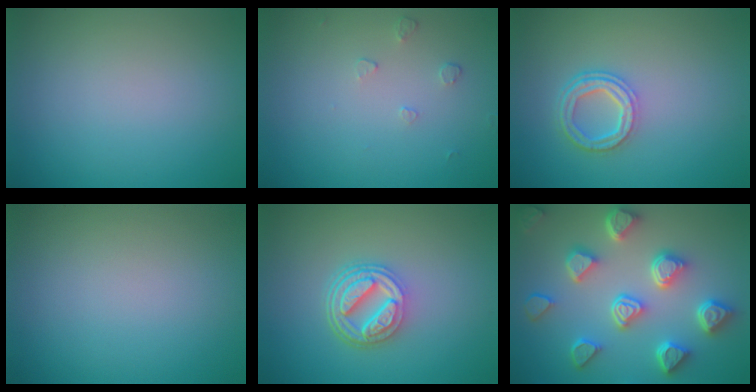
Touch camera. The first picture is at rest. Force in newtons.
{"total": 0.6, "press": 0.4, "slide": 0.5}
{"total": 3.6, "press": 2.8, "slide": 2.3}
{"total": 0.0}
{"total": 5.1, "press": 3.8, "slide": 3.4}
{"total": 6.9, "press": 5.6, "slide": 4.0}